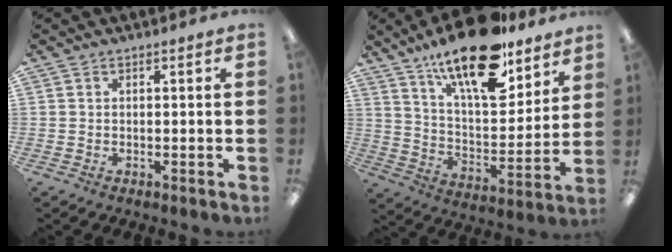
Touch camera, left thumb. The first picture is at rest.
{"total": 20.8, "force": [15.2, 7.2, 12.1], "torque": [-0.201, -0.096, 0.259]}